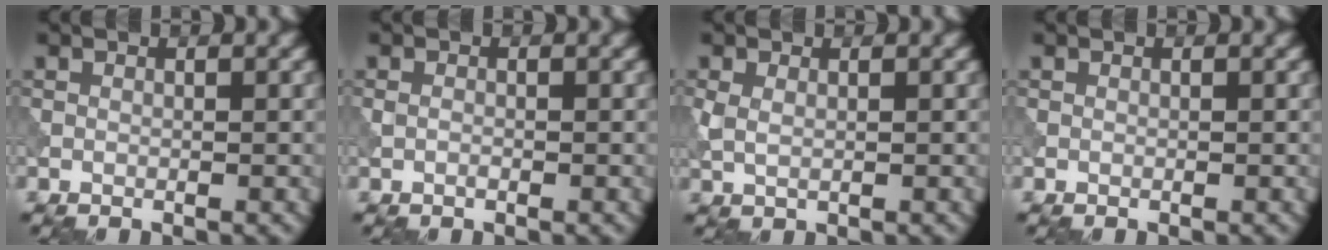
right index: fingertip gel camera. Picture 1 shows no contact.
{"total": 0.8, "force": [-0.2, 0.4, 0.6], "torque": [-0.014, 0.000, -0.005]}
{"total": 1.7, "force": [0.3, 1.0, 1.3], "torque": [-0.032, 0.000, 0.008]}
{"total": 0.0}